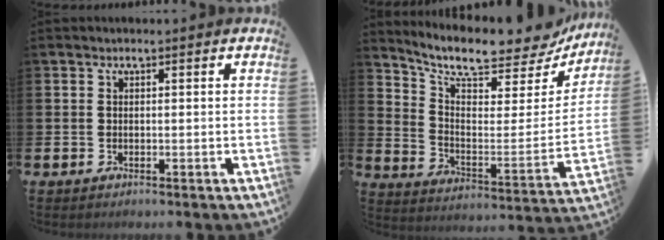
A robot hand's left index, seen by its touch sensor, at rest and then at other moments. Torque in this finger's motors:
{"motor_torque": [0.38, -0.58, 0.88, 0.21]}